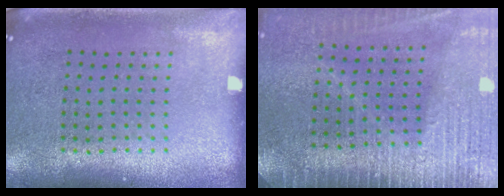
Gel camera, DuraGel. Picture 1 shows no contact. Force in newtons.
{"total": 3.4, "press": 3.1, "slide": 1.5}